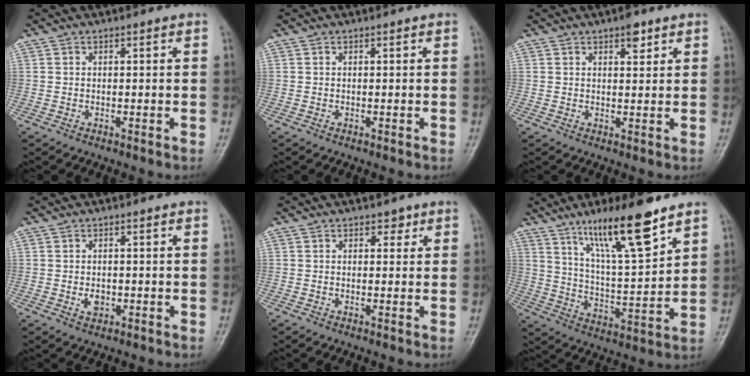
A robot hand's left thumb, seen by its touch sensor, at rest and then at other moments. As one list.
[{"total": 0.0}, {"total": 1.6, "force": [1.0, 0.7, 1.1], "torque": [-0.010, -0.003, 0.012]}, {"total": 2.3, "force": [-0.4, 1.7, 1.5], "torque": [-0.018, 0.000, -0.004]}, {"total": 2.0, "force": [1.1, 1.4, 1.0], "torque": [0.004, -0.003, 0.011]}, {"total": 15.2, "force": [10.2, 2.5, 11.1], "torque": [-0.183, -0.059, 0.187]}]